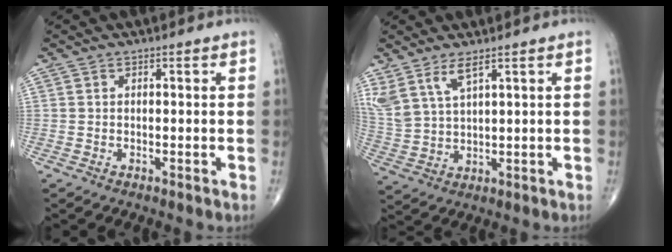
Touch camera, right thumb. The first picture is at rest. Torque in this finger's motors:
{"motor_torque": [0.09, 0.13, 0.62, 0.54, 0.00]}